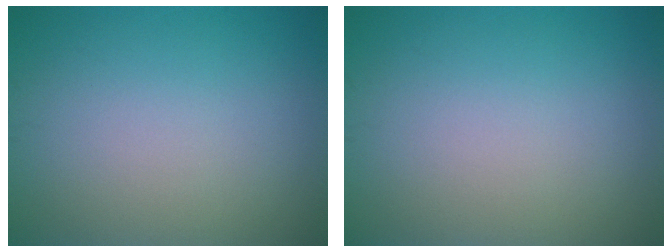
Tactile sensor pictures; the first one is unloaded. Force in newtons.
{"total": 0.0}